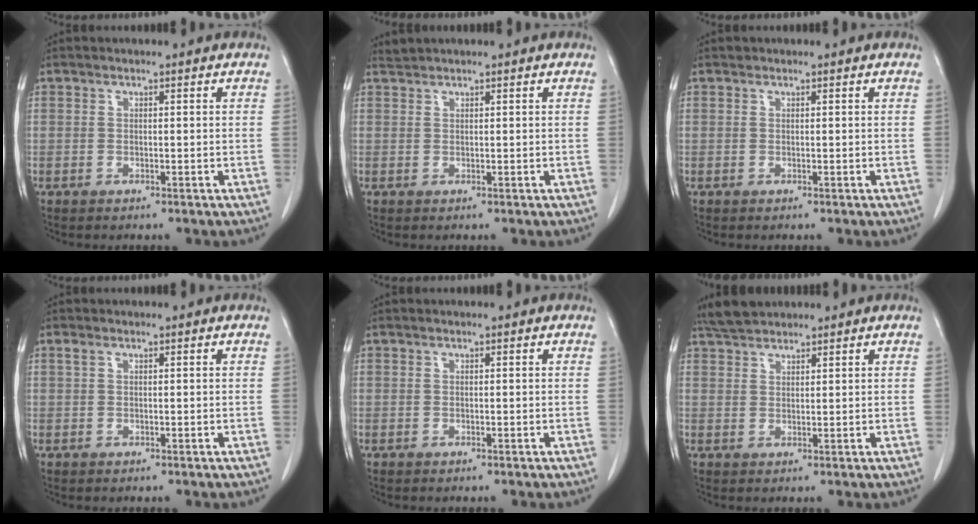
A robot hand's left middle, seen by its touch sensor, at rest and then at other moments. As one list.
[{"total": 1.0, "force": [0.9, -0.3, -0.2], "torque": [-0.005, 0.005, 0.023]}, {"total": 0.0}, {"total": 0.7, "force": [0.4, 0.3, 0.4], "torque": [-0.014, 0.011, 0.008]}, {"total": 0.0}, {"total": 3.8, "force": [3.5, 0.9, 0.9], "torque": [-0.028, 0.013, 0.069]}]